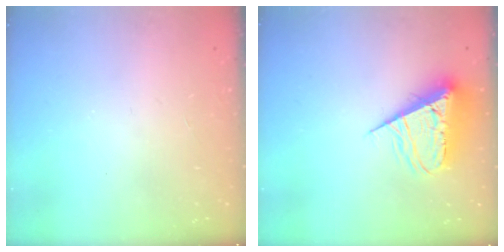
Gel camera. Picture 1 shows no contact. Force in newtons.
{"total": 10.2, "press": 10.2, "slide": 0.6}